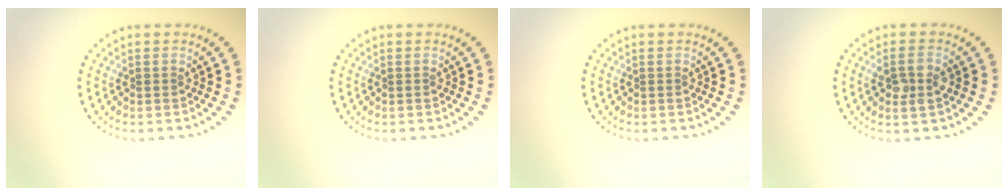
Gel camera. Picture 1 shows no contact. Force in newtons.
{"total": 0.0}
{"total": 0.0}
{"total": 2.3, "press": 2.3, "slide": 0.5}